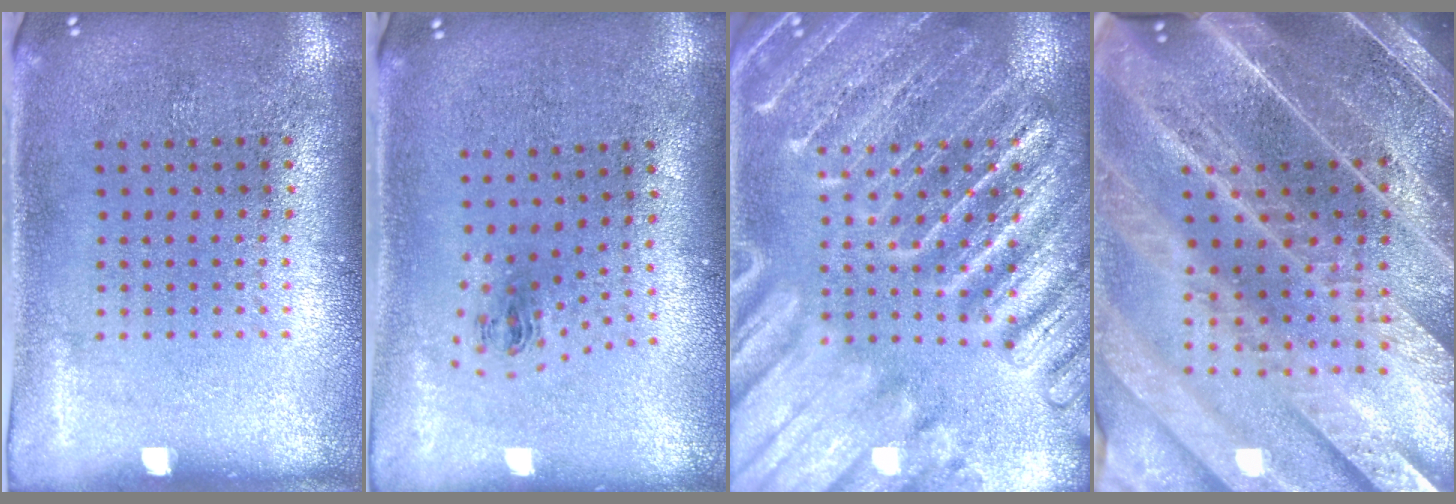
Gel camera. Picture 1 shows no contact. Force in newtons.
{"total": 1.0, "press": 0.4, "slide": 0.9}
{"total": 6.3, "press": 6.2, "slide": 0.9}
{"total": 5.3, "press": 4.5, "slide": 2.8}